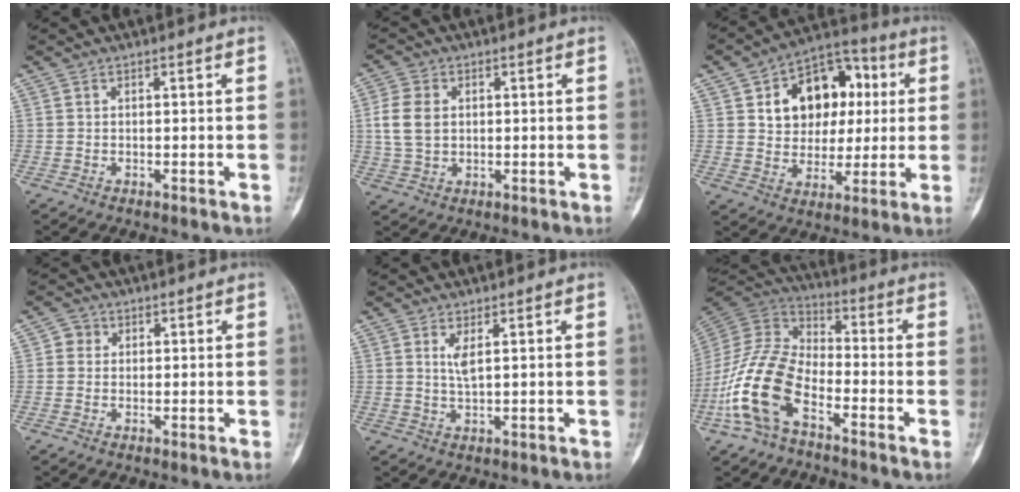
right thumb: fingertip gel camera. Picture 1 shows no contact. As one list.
[{"total": 6.6, "force": [0.9, 4.8, 4.5], "torque": [-0.092, 0.003, 0.020]}, {"total": 16.5, "force": [4.1, 12.0, 10.5], "torque": [-0.106, 0.014, 0.063]}, {"total": 2.1, "force": [0.5, 1.9, 0.6], "torque": [0.003, 0.002, 0.001]}, {"total": 2.4, "force": [0.9, 0.4, 2.2], "torque": [-0.052, -0.009, 0.025]}, {"total": 15.3, "force": [-6.8, 7.9, 11.2], "torque": [-0.230, 0.052, -0.143]}]